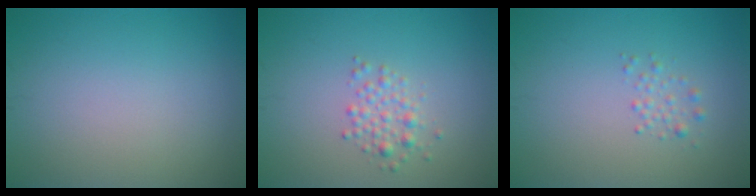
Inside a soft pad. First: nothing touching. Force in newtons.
{"total": 1.9, "press": 1.9, "slide": 0.1}
{"total": 1.5, "press": 1.5, "slide": 0.0}